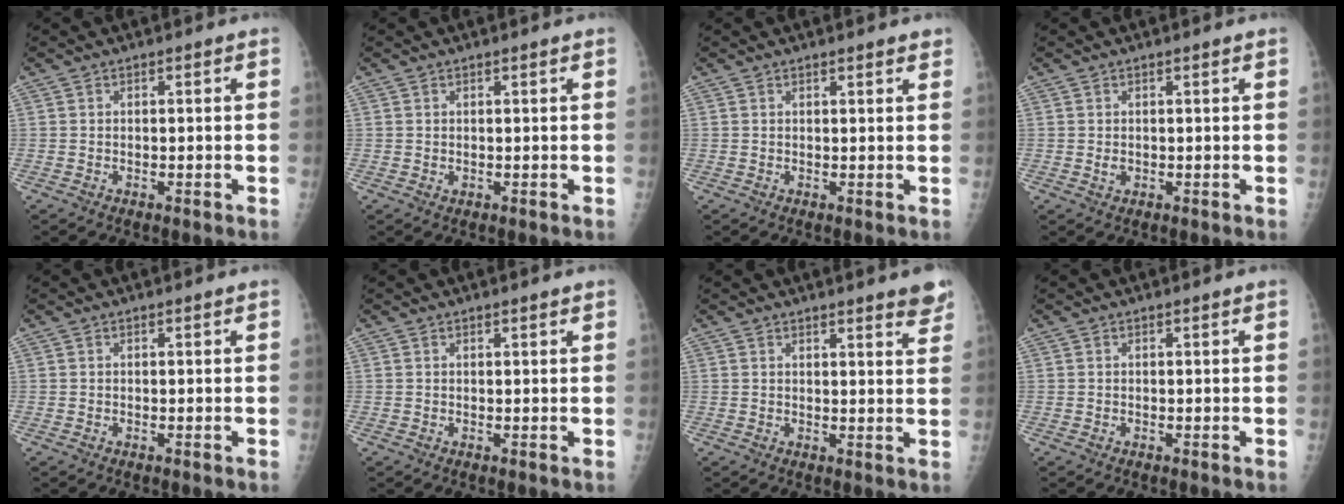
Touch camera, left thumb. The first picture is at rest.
{"total": 0.7, "force": [0.5, 0.2, 0.4], "torque": [-0.008, -0.003, 0.008]}
{"total": 2.1, "force": [1.8, 0.4, 1.1], "torque": [-0.007, -0.001, 0.021]}
{"total": 1.1, "force": [0.3, 0.6, 0.8], "torque": [-0.011, -0.003, 0.010]}
{"total": 0.0}
{"total": 0.9, "force": [0.7, 0.1, 0.5], "torque": [-0.006, 0.000, 0.012]}
{"total": 5.5, "force": [4.3, 0.8, 3.4], "torque": [-0.028, -0.020, 0.044]}
{"total": 0.0}